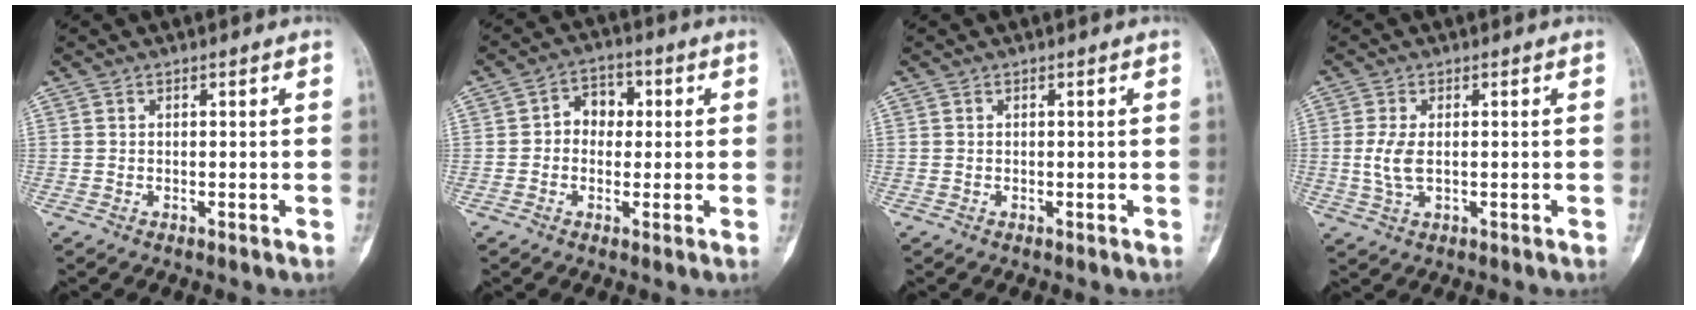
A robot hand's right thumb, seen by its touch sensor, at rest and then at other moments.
{"total": 5.9, "force": [0.5, 4.7, 3.5], "torque": [-0.020, 0.017, -0.001]}
{"total": 0.0}
{"total": 4.2, "force": [0.0, 2.1, 3.6], "torque": [-0.088, -0.003, -0.001]}